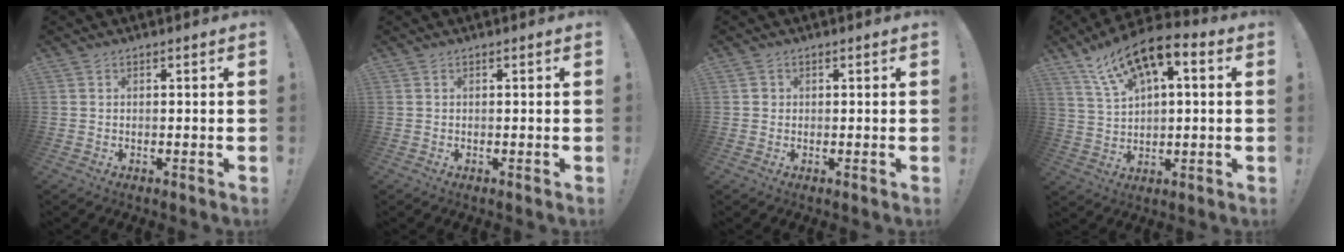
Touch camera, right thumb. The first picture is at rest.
{"total": 0.0}
{"total": 1.3, "force": [0.1, 1.2, 0.2], "torque": [0.002, 0.001, 0.001]}
{"total": 12.3, "force": [7.1, 5.1, 8.6], "torque": [-0.149, -0.036, 0.129]}